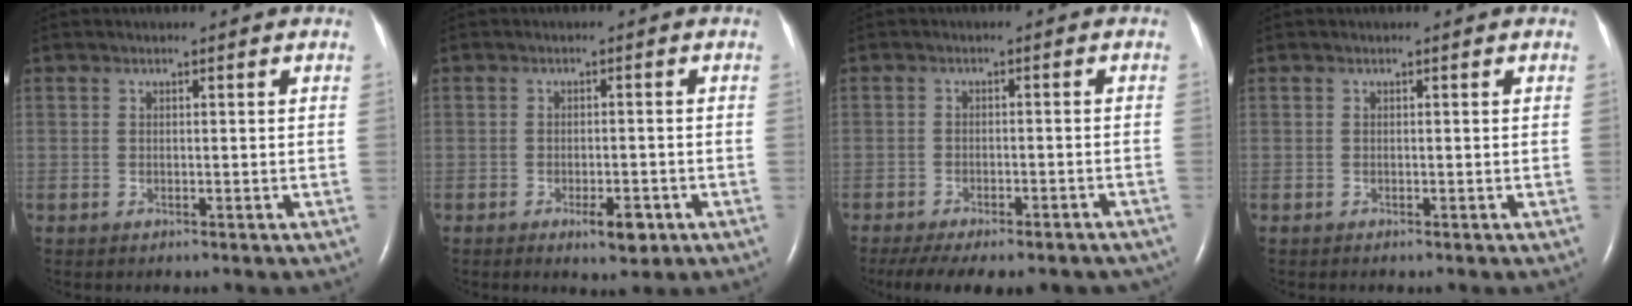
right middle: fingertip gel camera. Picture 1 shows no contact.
{"total": 3.7, "force": [-1.9, 1.2, 2.9], "torque": [-0.043, -0.002, -0.020]}
{"total": 16.4, "force": [-12.9, 5.8, 8.3], "torque": [-0.152, -0.011, -0.160]}
{"total": 0.0}